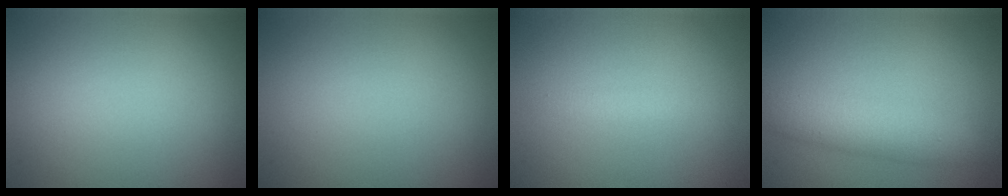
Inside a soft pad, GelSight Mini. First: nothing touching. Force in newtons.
{"total": 0.0}
{"total": 0.9, "press": 0.9, "slide": 0.2}
{"total": 3.8, "press": 3.8, "slide": 0.1}